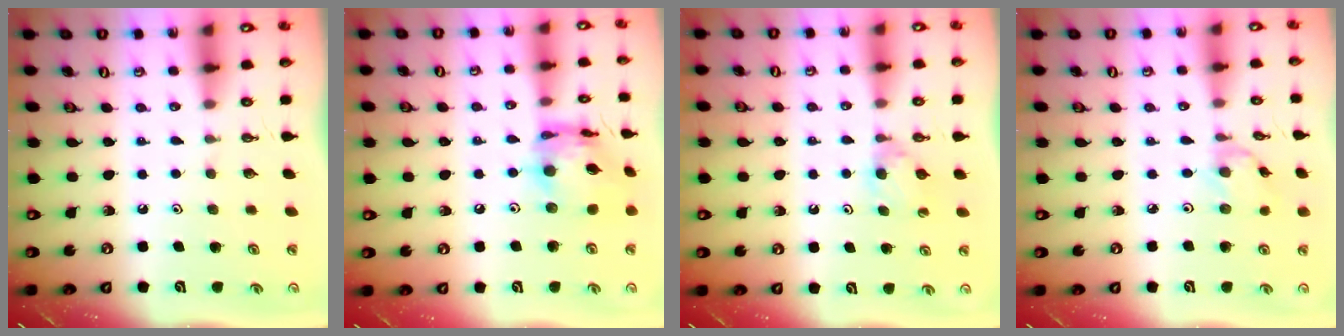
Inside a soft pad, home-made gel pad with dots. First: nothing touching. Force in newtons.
{"total": 14.0, "press": 14.0, "slide": 1.4}
{"total": 5.2, "press": 5.1, "slide": 0.7}
{"total": 2.4, "press": 2.4, "slide": 0.1}